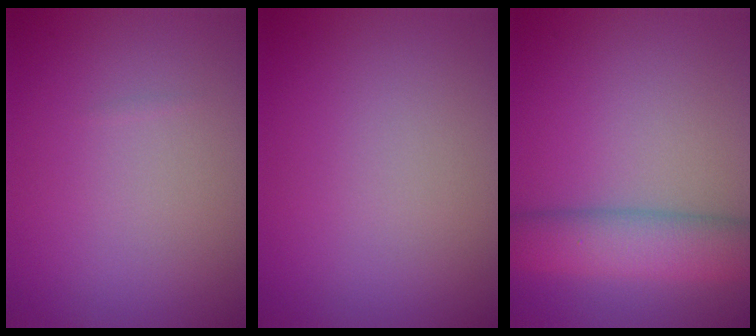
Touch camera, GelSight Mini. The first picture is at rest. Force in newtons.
{"total": 0.0}
{"total": 5.8, "press": 5.8, "slide": 0.2}